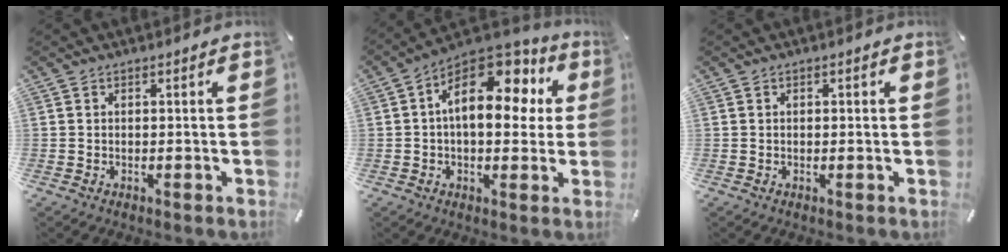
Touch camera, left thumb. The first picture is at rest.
{"total": 17.1, "force": [4.8, 9.8, 13.1], "torque": [-0.200, -0.022, 0.081]}
{"total": 0.6, "force": [0.0, 0.4, 0.5], "torque": [-0.009, 0.002, -0.001]}